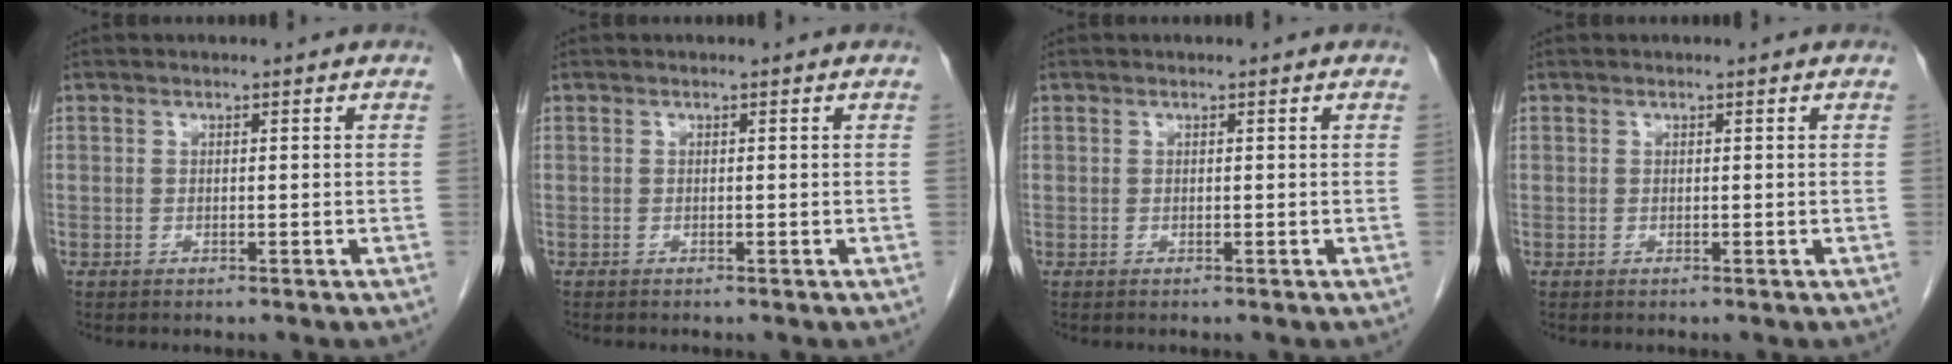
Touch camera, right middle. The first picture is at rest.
{"total": 0.0}
{"total": 0.0}
{"total": 0.0}